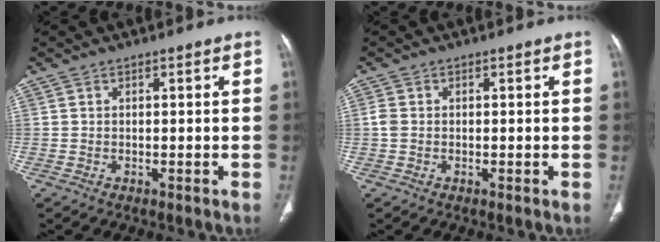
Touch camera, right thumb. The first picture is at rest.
{"total": 1.4, "force": [-0.1, 1.1, 0.9], "torque": [-0.023, -0.002, -0.006]}